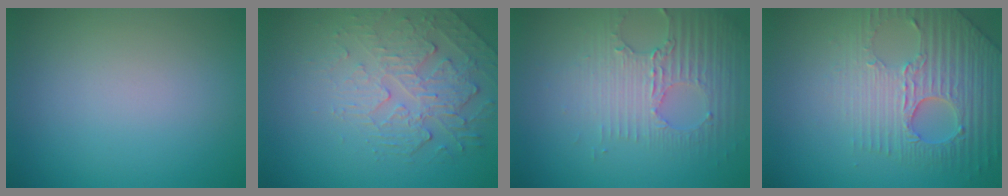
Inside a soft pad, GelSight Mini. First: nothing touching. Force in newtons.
{"total": 2.7, "press": 2.1, "slide": 1.7}
{"total": 3.5, "press": 3.4, "slide": 1.1}
{"total": 4.8, "press": 4.5, "slide": 1.7}